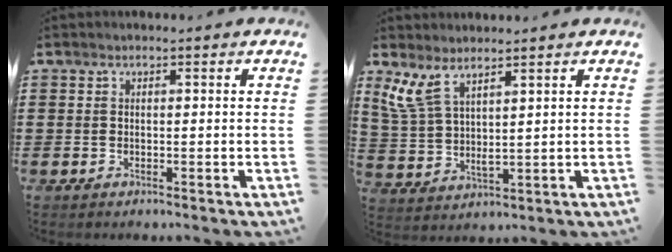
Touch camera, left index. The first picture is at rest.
{"total": 5.1, "force": [3.4, 1.4, 3.5], "torque": [-0.086, -0.007, 0.061]}